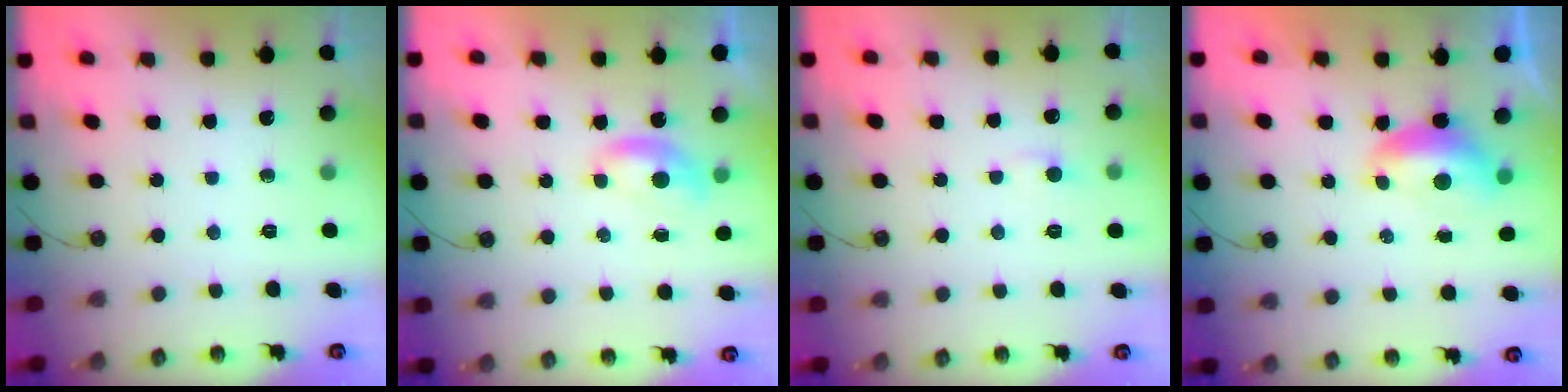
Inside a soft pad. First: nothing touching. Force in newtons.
{"total": 0.5, "press": 0.4, "slide": 0.4}
{"total": 1.6, "press": 1.5, "slide": 0.5}
{"total": 1.0, "press": 0.8, "slide": 0.6}